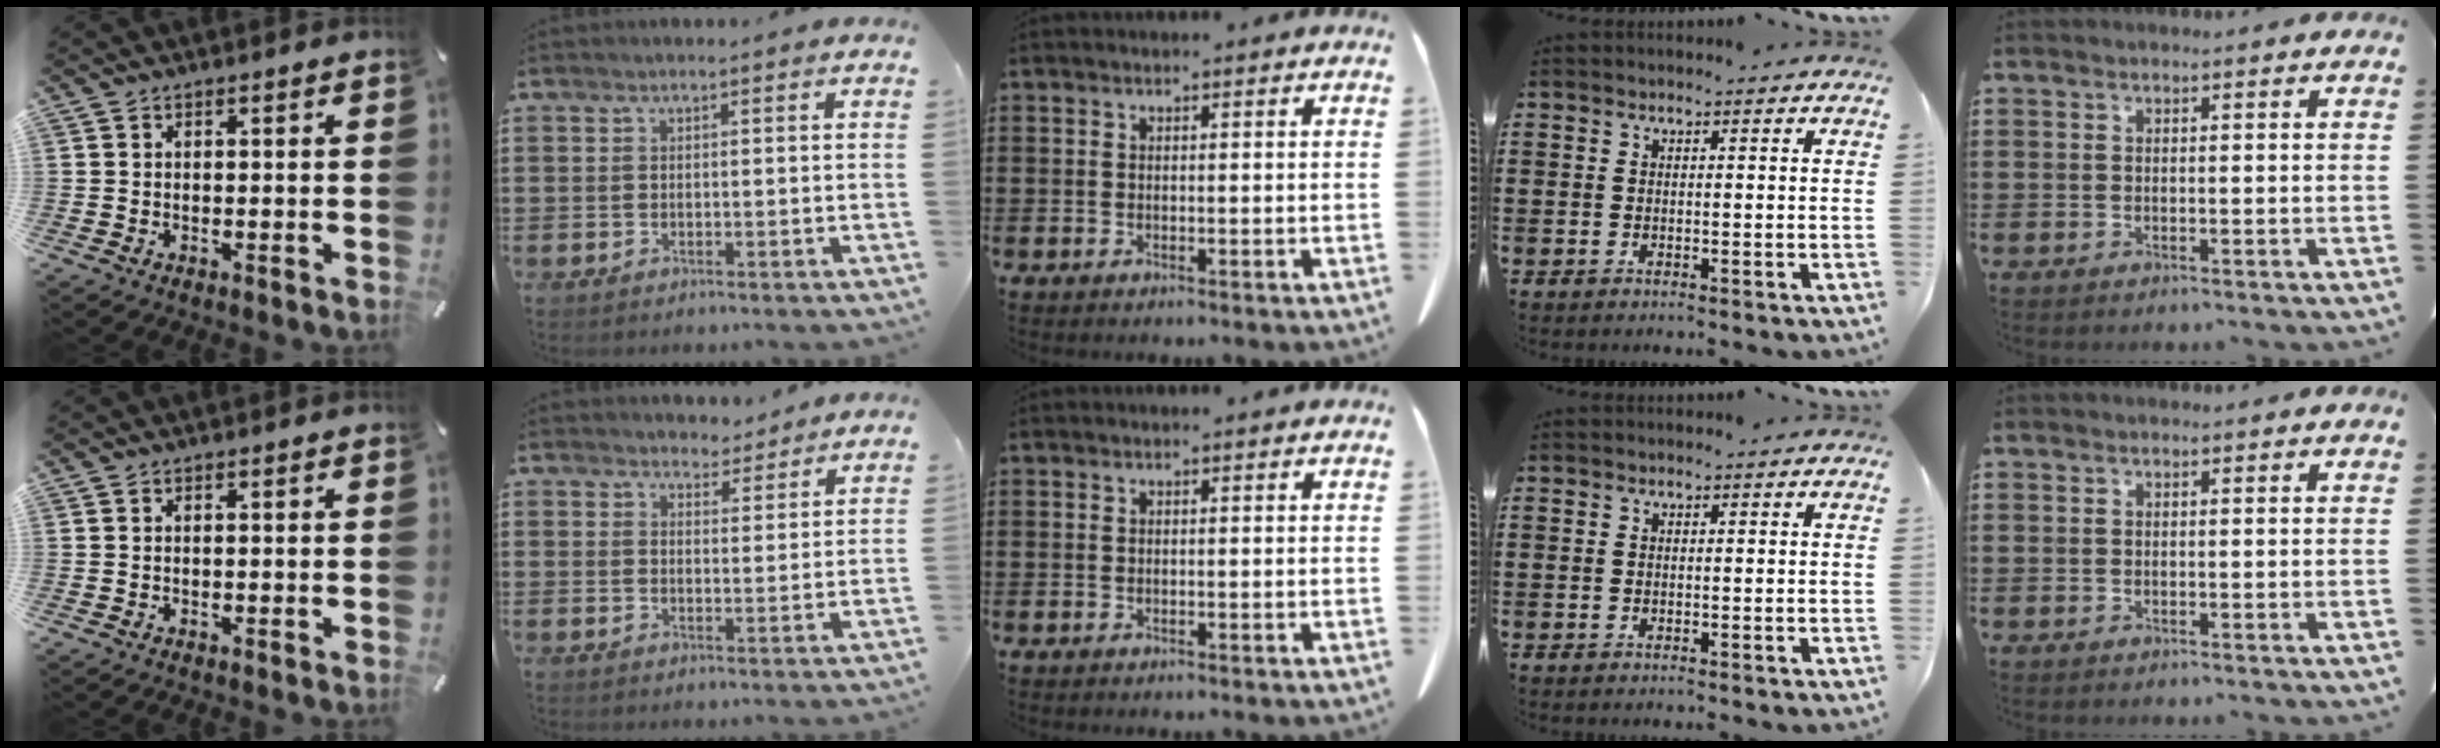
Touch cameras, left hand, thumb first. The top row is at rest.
{"index": {"total": 3.5, "force": [3.3, 1.1, -0.2], "torque": [-0.010, -0.007, 0.062]}}